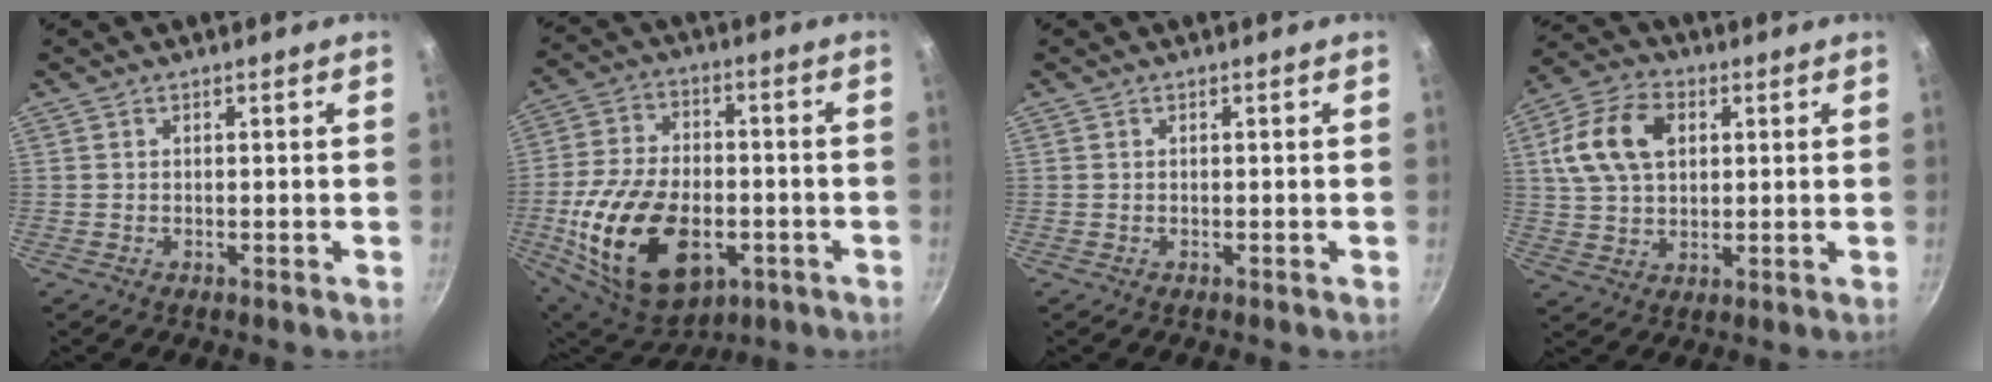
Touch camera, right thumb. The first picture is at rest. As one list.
[{"total": 23.3, "force": [-6.1, 14.1, 17.5], "torque": [-0.312, 0.015, -0.091]}, {"total": 0.0}, {"total": 12.8, "force": [3.3, 8.7, 8.8], "torque": [-0.149, 0.007, 0.053]}]